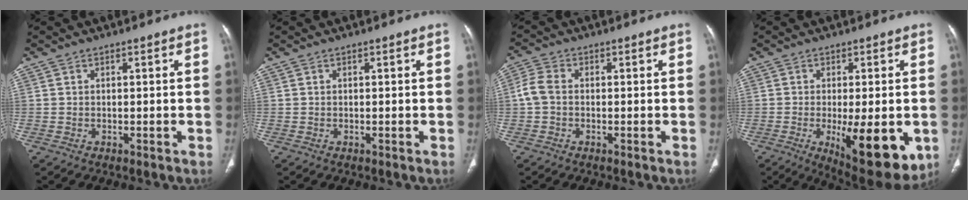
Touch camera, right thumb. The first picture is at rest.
{"total": 0.0}
{"total": 3.9, "force": [-0.4, 2.8, 2.8], "torque": [-0.067, 0.010, -0.017]}
{"total": 15.8, "force": [-4.2, 5.8, 14.0], "torque": [-0.167, -0.021, -0.042]}